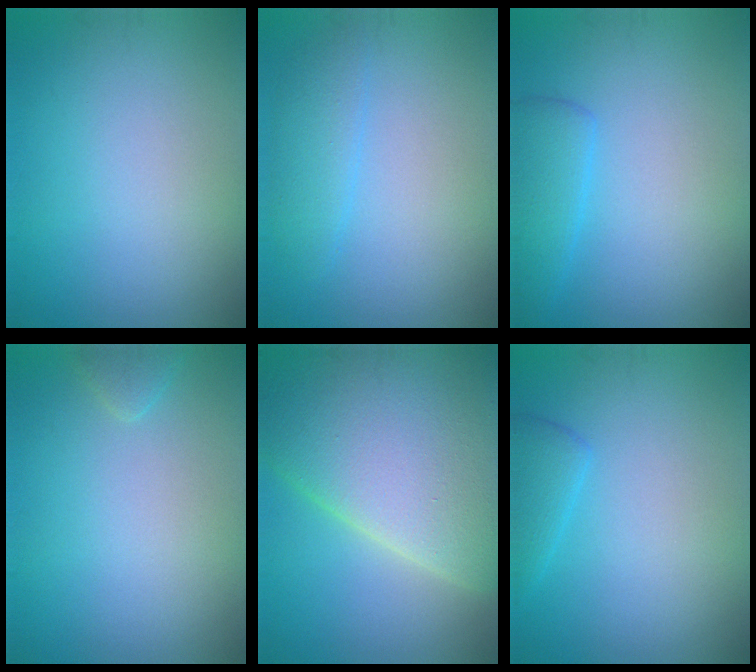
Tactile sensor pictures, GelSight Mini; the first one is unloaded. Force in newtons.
{"total": 2.2, "press": 2.2, "slide": 0.1}
{"total": 2.6, "press": 2.6, "slide": 0.2}
{"total": 1.0, "press": 1.0, "slide": 0.1}
{"total": 14.3, "press": 14.2, "slide": 0.8}
{"total": 2.0, "press": 2.0, "slide": 0.2}